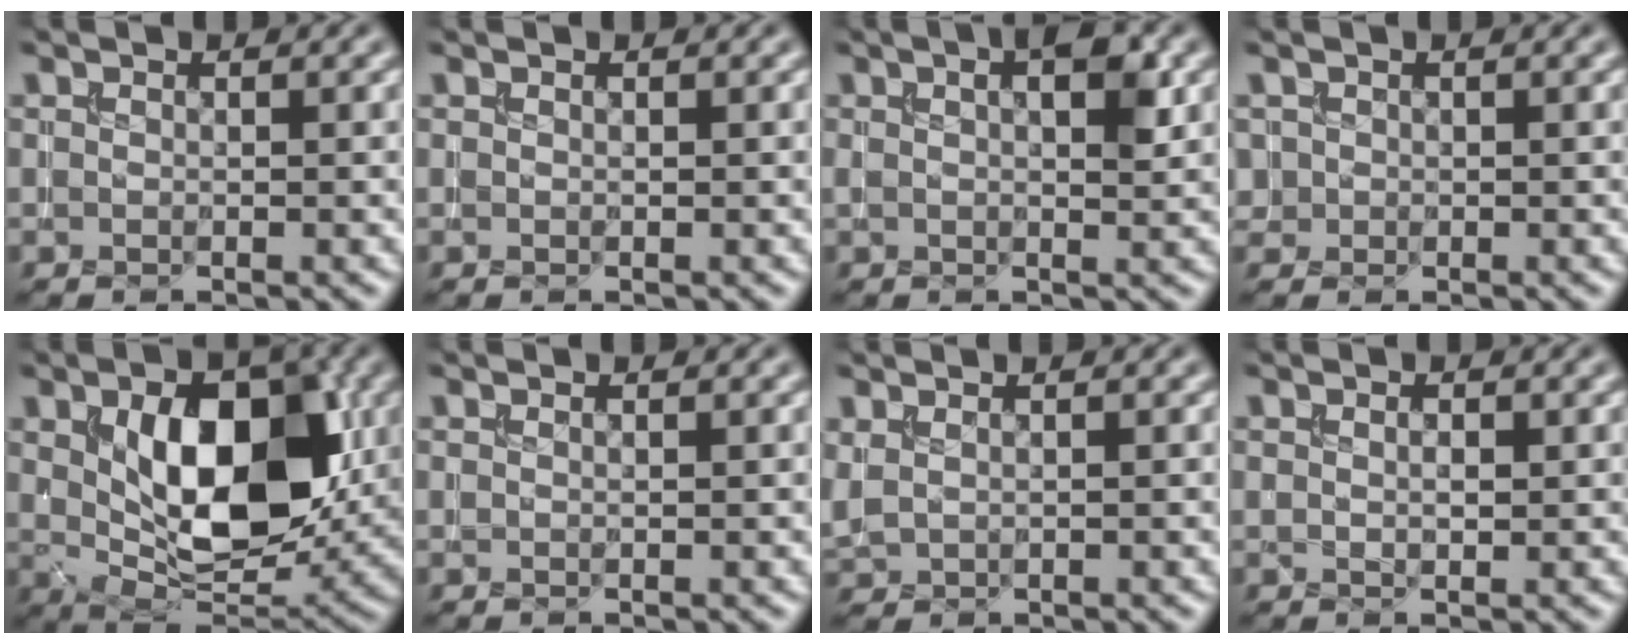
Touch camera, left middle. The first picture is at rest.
{"total": 0.0}
{"total": 4.0, "force": [1.5, 1.1, 3.5], "torque": [-0.047, 0.006, 0.020]}
{"total": 1.0, "force": [0.1, 1.0, 0.1], "torque": [0.007, -0.003, 0.000]}
{"total": 10.5, "force": [1.5, 5.9, 8.6], "torque": [-0.137, -0.008, 0.031]}
{"total": 0.0}
{"total": 1.2, "force": [0.6, 0.8, 0.7], "torque": [-0.023, 0.002, 0.019]}
{"total": 0.9, "force": [0.2, 0.4, 0.8], "torque": [-0.014, 0.000, 0.004]}